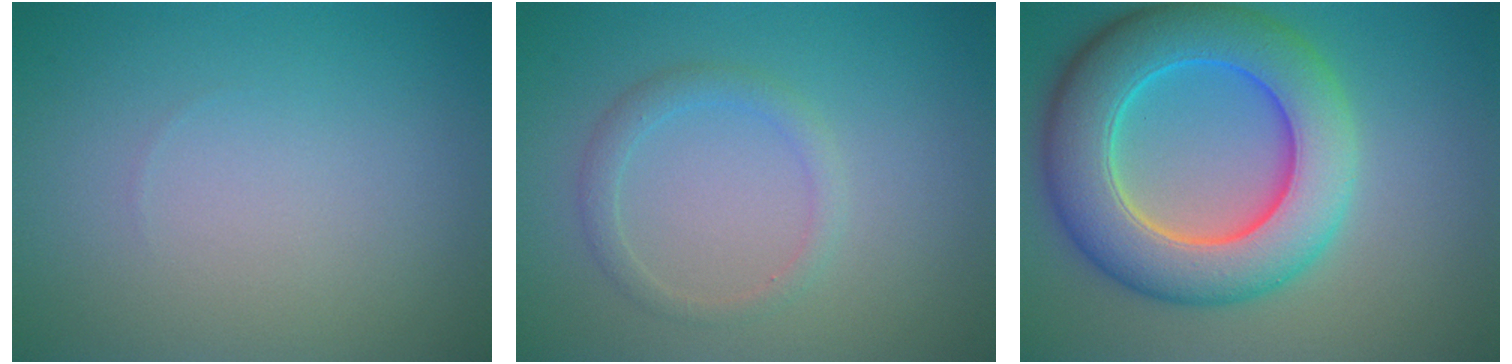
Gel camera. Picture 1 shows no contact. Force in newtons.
{"total": 1.7, "press": 1.7, "slide": 0.2}
{"total": 9.9, "press": 9.9, "slide": 0.3}